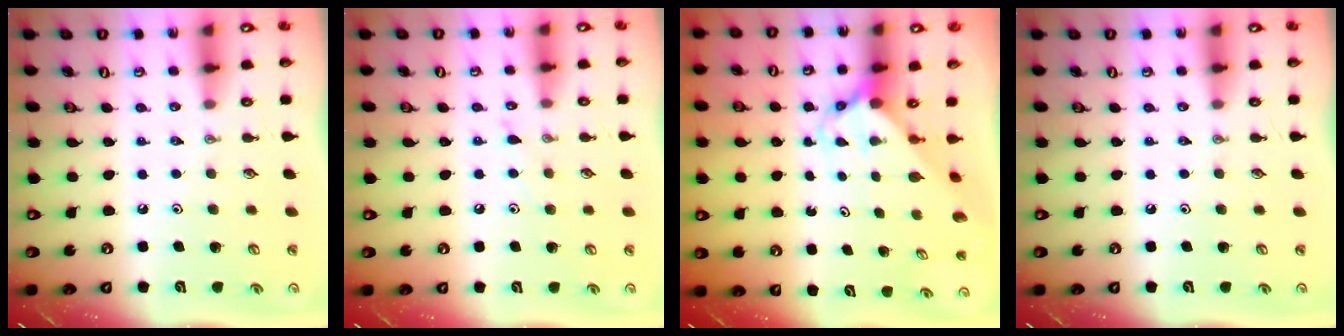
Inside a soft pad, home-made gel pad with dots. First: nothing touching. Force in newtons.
{"total": 6.9, "press": 6.9, "slide": 0.8}
{"total": 3.4, "press": 3.4, "slide": 0.3}
{"total": 0.0}